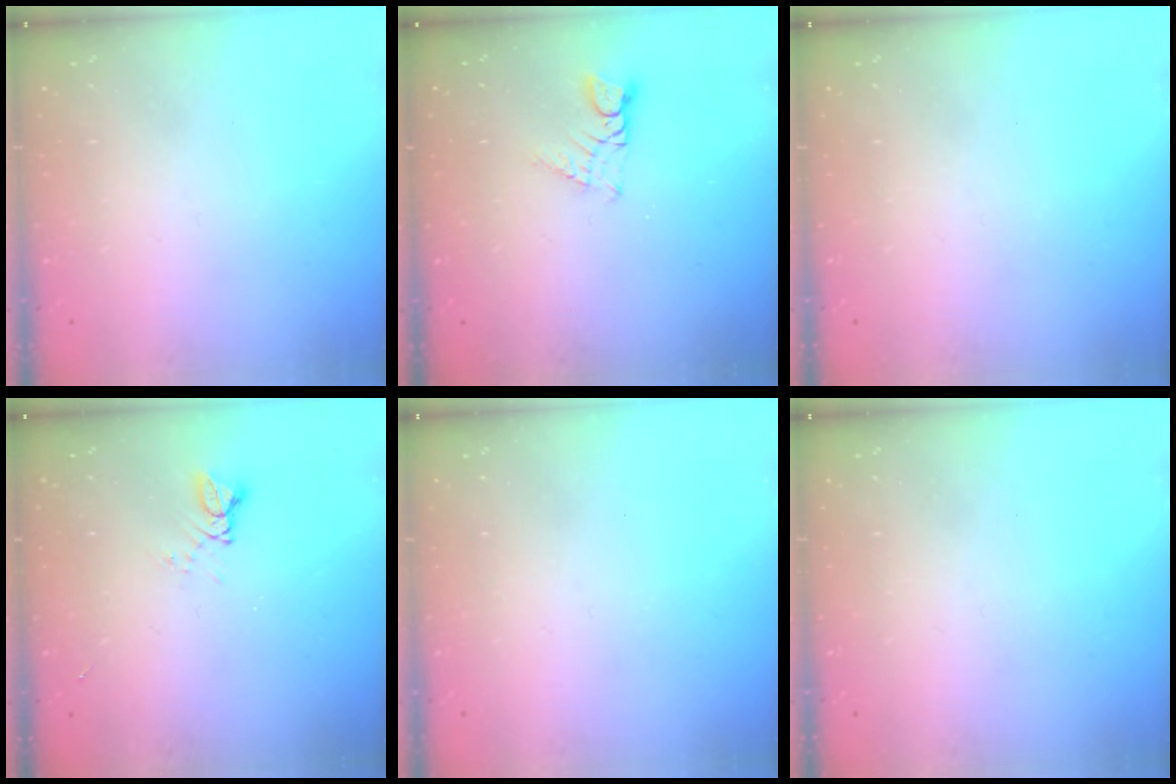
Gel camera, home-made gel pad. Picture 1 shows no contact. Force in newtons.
{"total": 1.1, "press": 1.1, "slide": 0.1}
{"total": 0.0}
{"total": 4.0, "press": 4.0, "slide": 0.6}
{"total": 0.0}
{"total": 0.0}